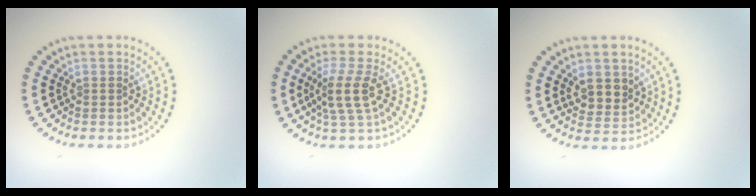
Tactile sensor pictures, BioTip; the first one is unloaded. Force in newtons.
{"total": 3.2, "press": 2.5, "slide": 2.0}
{"total": 2.7, "press": 2.5, "slide": 1.2}